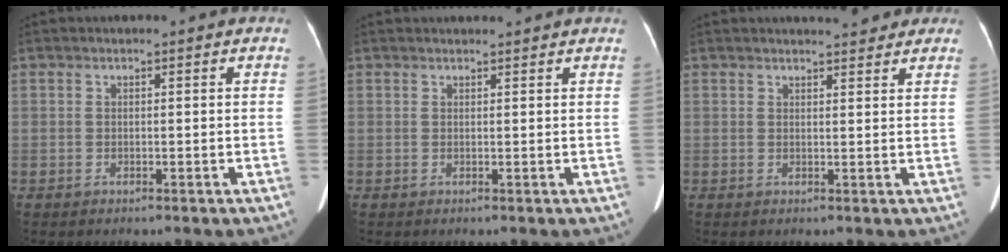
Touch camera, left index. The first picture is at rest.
{"total": 3.5, "force": [3.4, 0.3, 0.8], "torque": [-0.011, 0.023, 0.042]}
{"total": 5.9, "force": [5.3, 1.4, 2.1], "torque": [-0.022, 0.008, 0.056]}